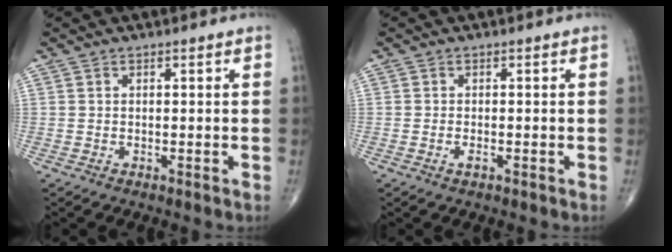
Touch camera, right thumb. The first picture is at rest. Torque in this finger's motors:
{"motor_torque": [-0.38, 0.28, -0.06, 0.03, 0.02]}